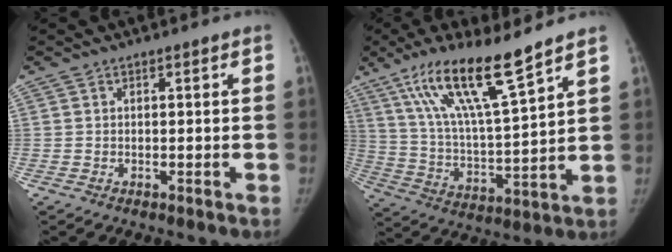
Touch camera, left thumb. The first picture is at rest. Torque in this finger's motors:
{"motor_torque": [0.55, -0.09, 1.50, -1.28, 0.34]}